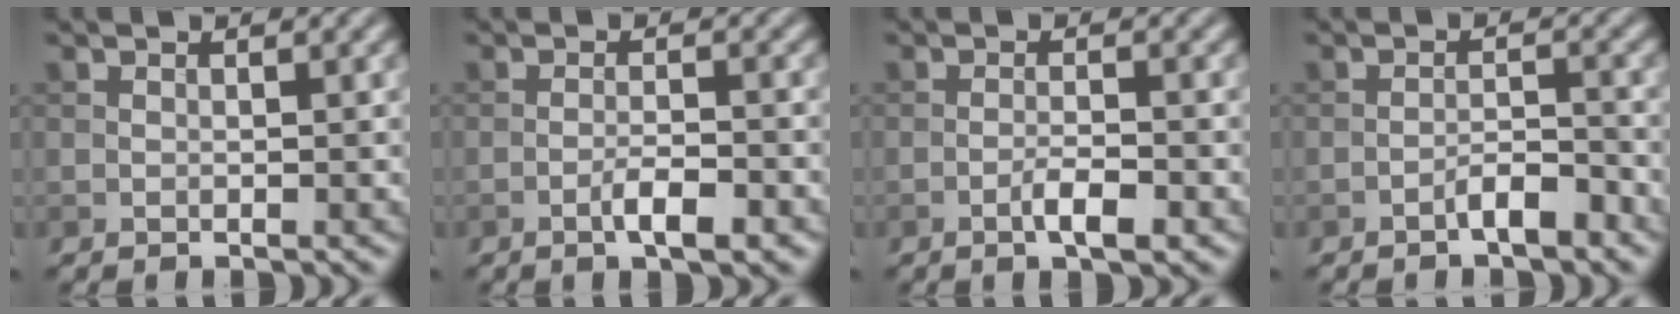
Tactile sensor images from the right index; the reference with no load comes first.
{"total": 3.2, "force": [-1.7, 0.7, 2.6], "torque": [-0.047, 0.003, -0.030]}
{"total": 2.7, "force": [-1.4, 0.6, 2.2], "torque": [-0.040, 0.004, -0.026]}
{"total": 2.5, "force": [-1.7, 0.6, 1.7], "torque": [-0.025, 0.009, -0.030]}